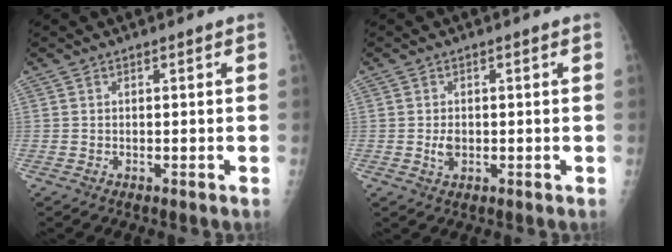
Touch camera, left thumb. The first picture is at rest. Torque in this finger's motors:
{"motor_torque": [0.35, 0.49, 0.58, 0.11, 0.00]}